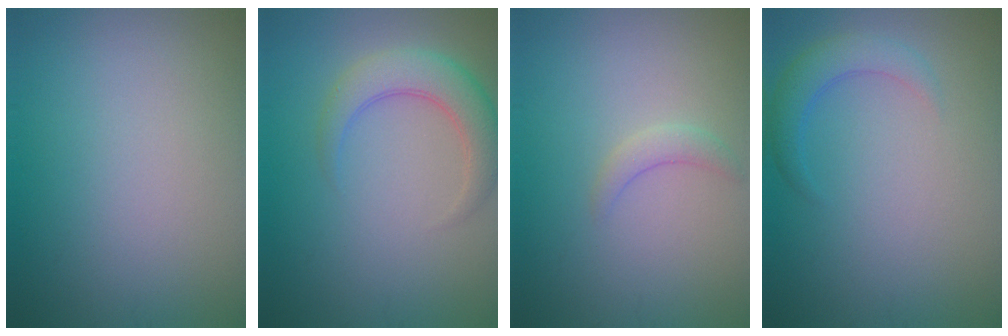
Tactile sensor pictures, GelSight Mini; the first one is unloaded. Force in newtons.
{"total": 4.1, "press": 4.1, "slide": 0.3}
{"total": 1.3, "press": 1.3, "slide": 0.2}
{"total": 2.7, "press": 2.6, "slide": 0.3}